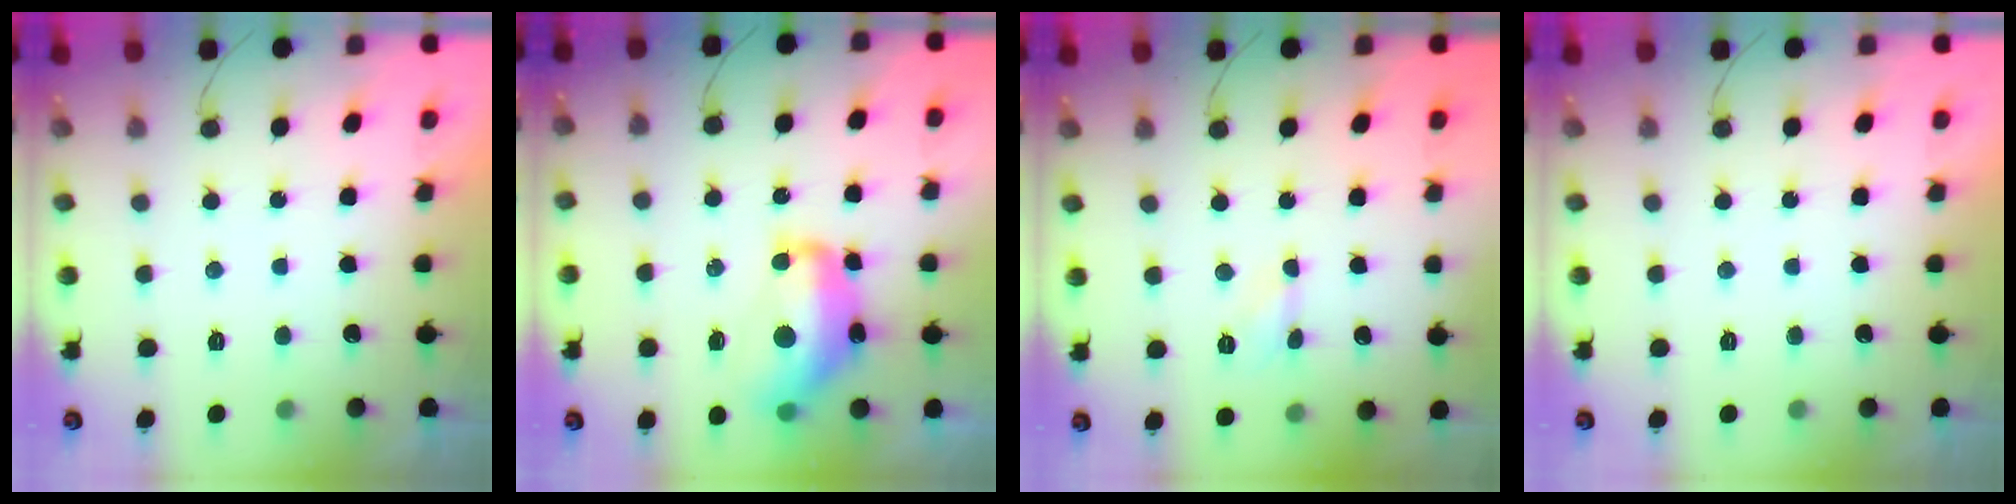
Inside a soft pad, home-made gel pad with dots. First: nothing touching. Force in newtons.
{"total": 14.2, "press": 14.1, "slide": 1.7}
{"total": 3.6, "press": 3.6, "slide": 0.5}
{"total": 0.0}